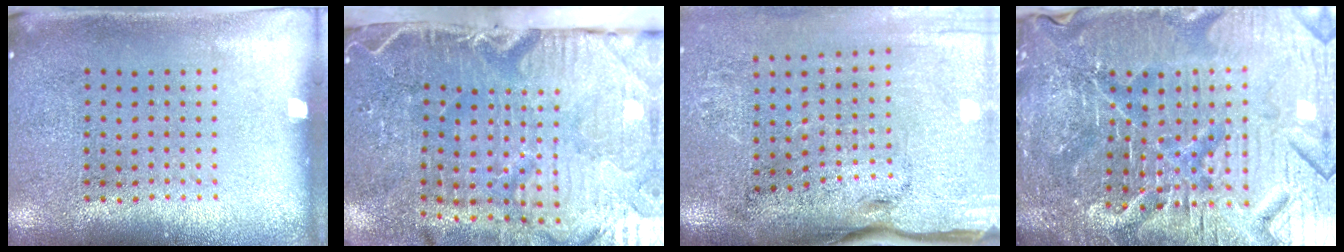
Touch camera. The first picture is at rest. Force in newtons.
{"total": 5.3, "press": 4.3, "slide": 3.1}
{"total": 4.6, "press": 3.8, "slide": 2.5}
{"total": 6.8, "press": 6.1, "slide": 3.0}